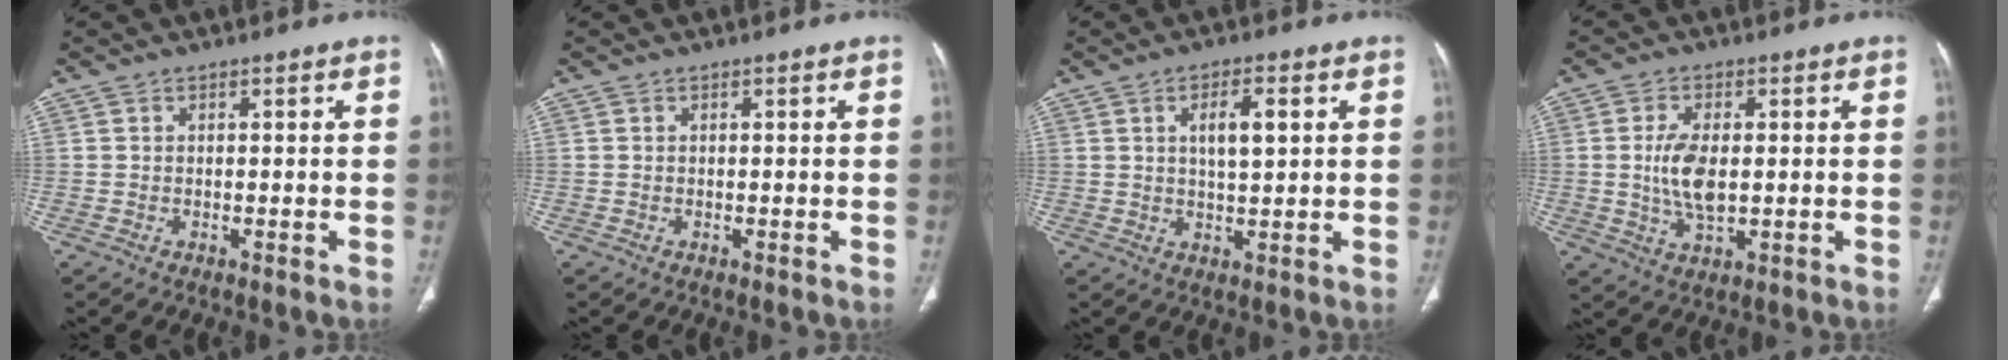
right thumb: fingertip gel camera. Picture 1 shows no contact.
{"total": 0.0}
{"total": 5.6, "force": [1.7, 1.9, 5.0], "torque": [-0.079, -0.007, 0.031]}
{"total": 7.6, "force": [0.2, 3.7, 6.7], "torque": [-0.136, -0.007, 0.007]}